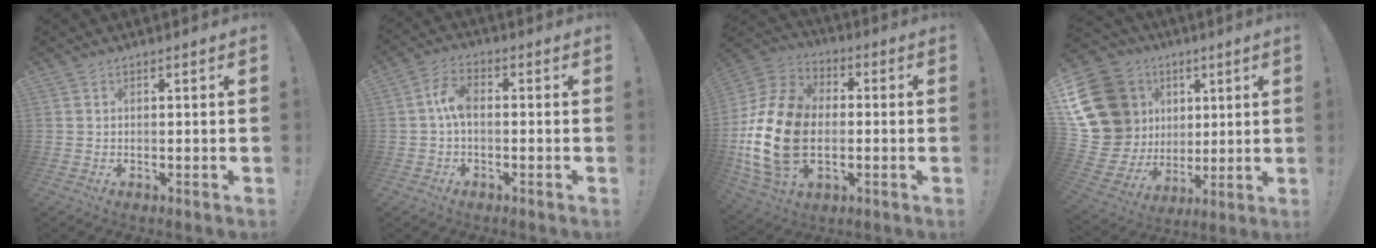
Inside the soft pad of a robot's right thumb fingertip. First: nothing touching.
{"total": 6.4, "force": [-0.1, 3.4, 5.4], "torque": [-0.103, 0.013, 0.001]}
{"total": 22.2, "force": [-3.0, 15.6, 15.6], "torque": [-0.287, 0.030, -0.042]}
{"total": 24.0, "force": [6.8, 19.6, 12.1], "torque": [-0.243, -0.040, 0.186]}